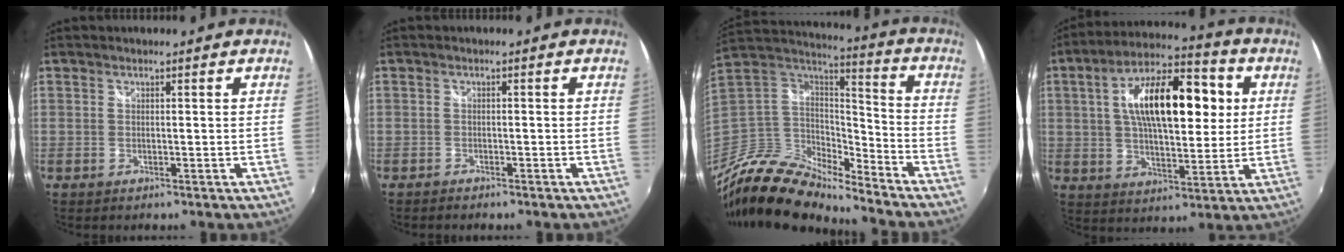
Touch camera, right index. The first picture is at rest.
{"total": 1.9, "force": [-1.7, 0.6, 0.6], "torque": [-0.021, -0.007, -0.031]}
{"total": 16.3, "force": [-13.2, 5.7, 7.7], "torque": [-0.174, -0.008, -0.254]}
{"total": 18.7, "force": [4.0, 8.1, 16.3], "torque": [-0.285, 0.031, 0.058]}